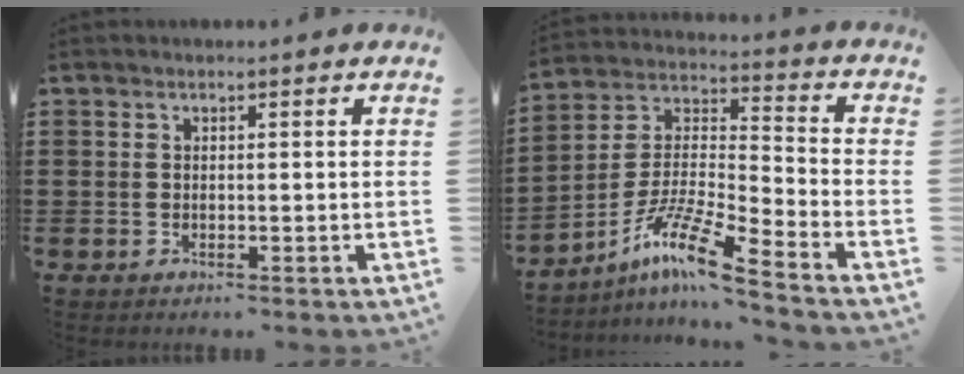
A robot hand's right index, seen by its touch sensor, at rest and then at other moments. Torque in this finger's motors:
{"motor_torque": [1.13, 1.01, 0.19, 0.05]}